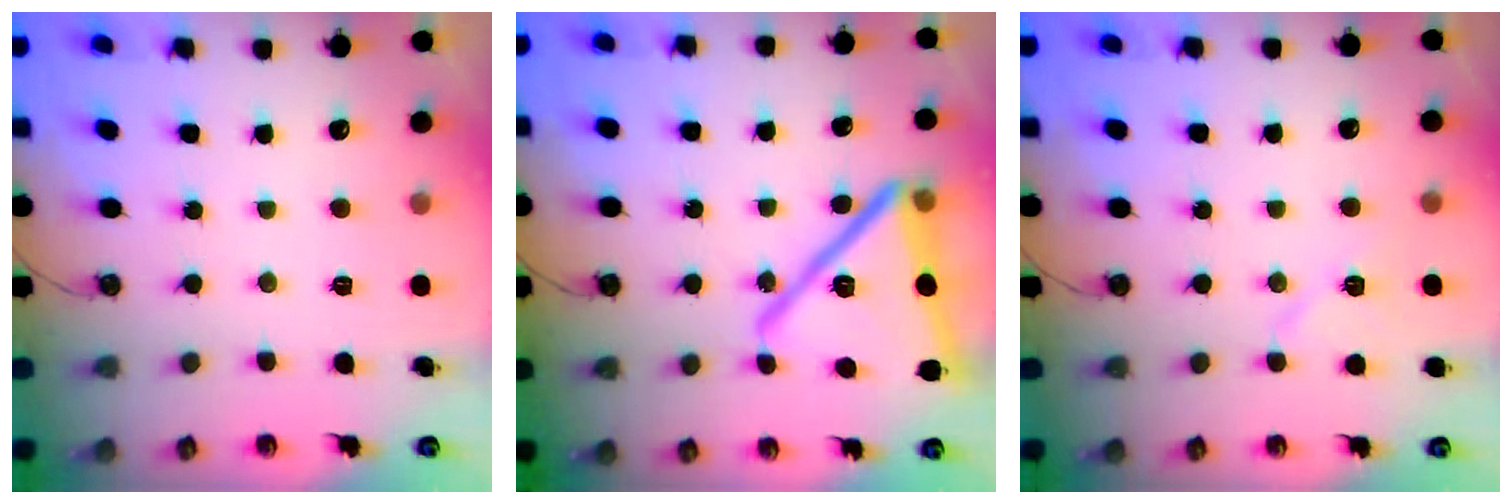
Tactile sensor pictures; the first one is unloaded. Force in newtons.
{"total": 24.0, "press": 23.9, "slide": 2.2}
{"total": 7.0, "press": 7.0, "slide": 1.1}